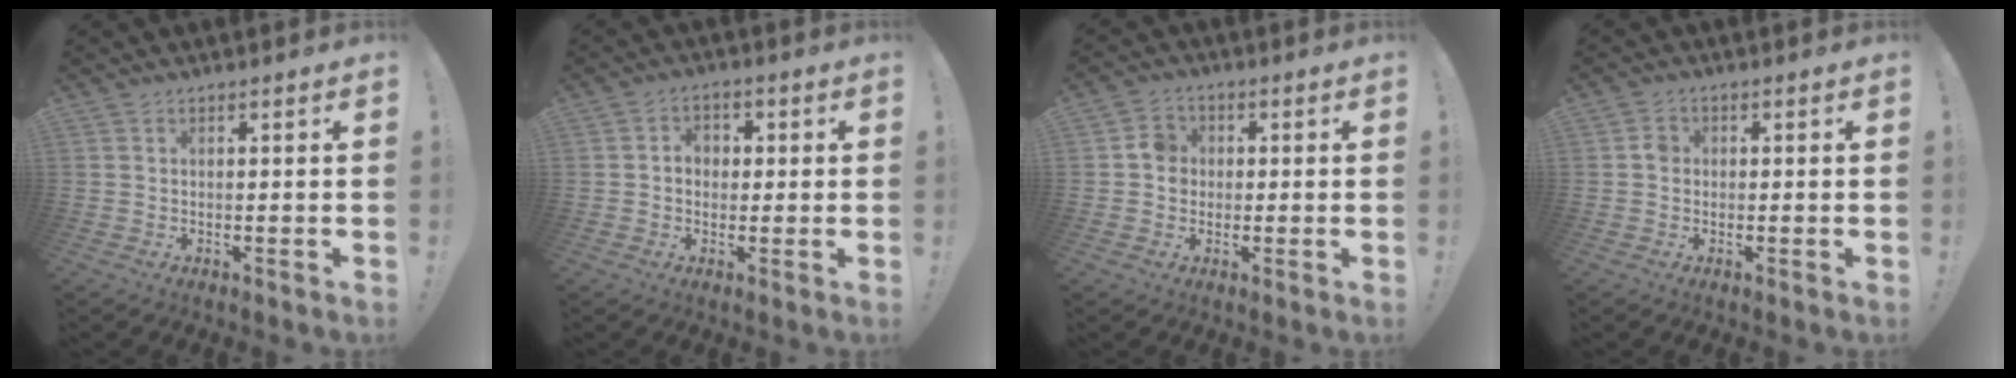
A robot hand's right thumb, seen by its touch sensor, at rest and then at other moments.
{"total": 3.8, "force": [-0.3, 3.2, 1.9], "torque": [-0.031, 0.006, -0.008]}
{"total": 5.5, "force": [0.1, 5.1, 2.2], "torque": [-0.032, 0.014, 0.003]}
{"total": 2.4, "force": [-0.2, 2.1, 1.0], "torque": [-0.019, 0.009, -0.005]}